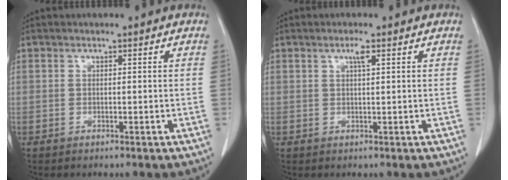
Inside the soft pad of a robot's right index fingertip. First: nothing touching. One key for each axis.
{"total": 1.6, "fx": 0.8, "fy": 0.0, "fz": 1.4, "tx": -0.026, "ty": 0.000, "tz": 0.013}